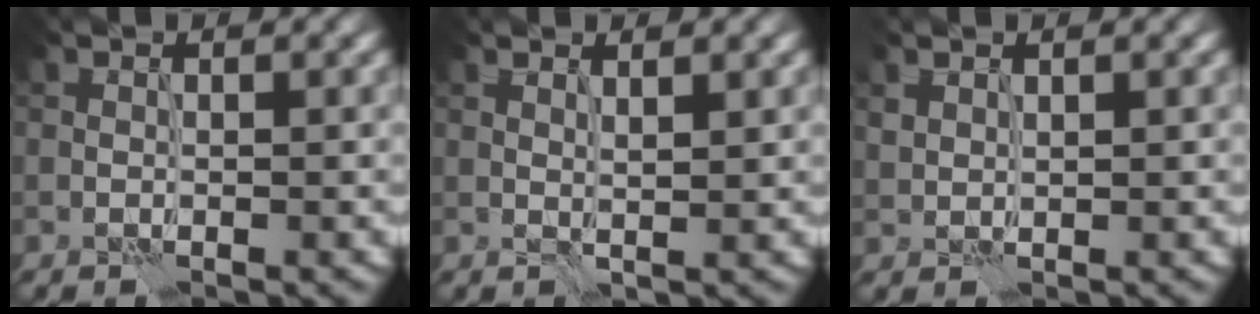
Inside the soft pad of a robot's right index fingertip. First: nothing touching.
{"total": 1.2, "force": [0.8, -0.1, 0.9], "torque": [-0.014, -0.001, 0.014]}
{"total": 1.0, "force": [0.9, 0.3, 0.2], "torque": [-0.009, -0.001, 0.021]}